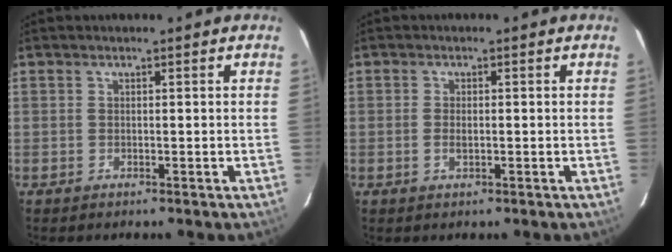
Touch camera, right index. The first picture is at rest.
{"total": 1.6, "force": [-0.3, 0.9, 1.3], "torque": [-0.026, 0.001, -0.005]}